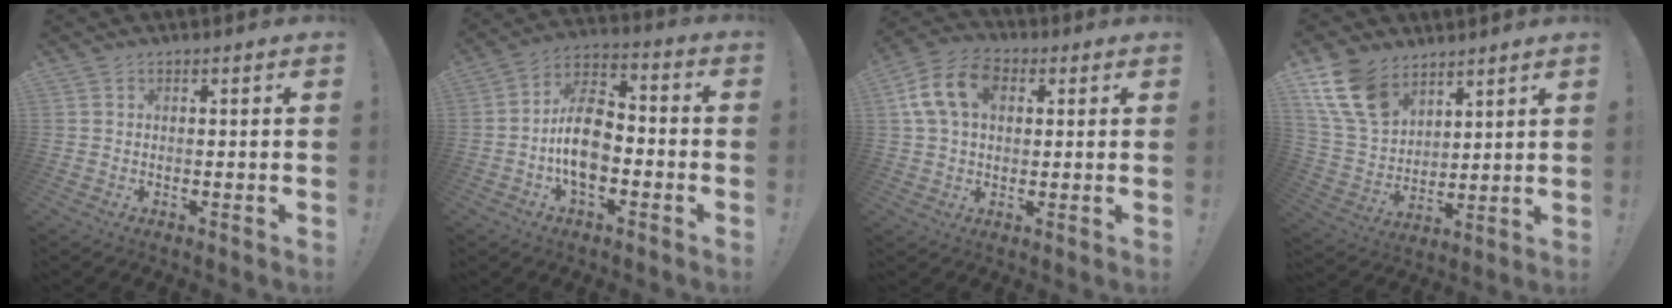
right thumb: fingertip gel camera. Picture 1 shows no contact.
{"total": 14.0, "force": [-2.9, 8.9, 10.4], "torque": [-0.192, 0.022, -0.052]}
{"total": 13.9, "force": [4.0, 9.7, 9.2], "torque": [-0.169, 0.007, 0.079]}
{"total": 15.5, "force": [9.9, 9.5, 7.4], "torque": [-0.152, -0.047, 0.196]}